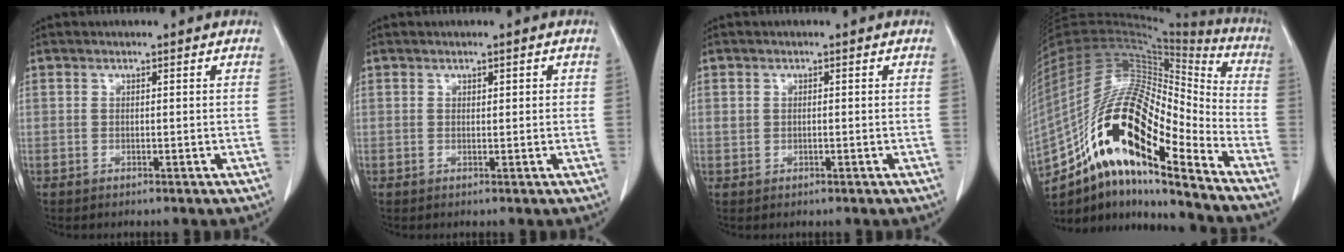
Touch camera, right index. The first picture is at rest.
{"total": 1.2, "force": [0.5, 0.6, 1.0], "torque": [-0.014, 0.005, 0.008]}
{"total": 1.1, "force": [0.1, 0.8, 0.8], "torque": [-0.019, 0.009, 0.007]}
{"total": 26.0, "force": [-14.4, 6.3, 20.7], "torque": [-0.409, 0.001, -0.255]}